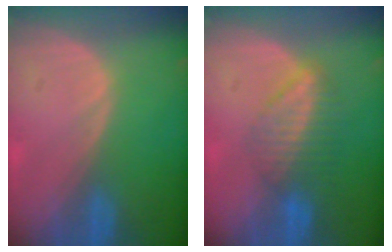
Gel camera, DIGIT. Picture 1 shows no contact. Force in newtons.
{"total": 6.8, "press": 5.8, "slide": 3.5}